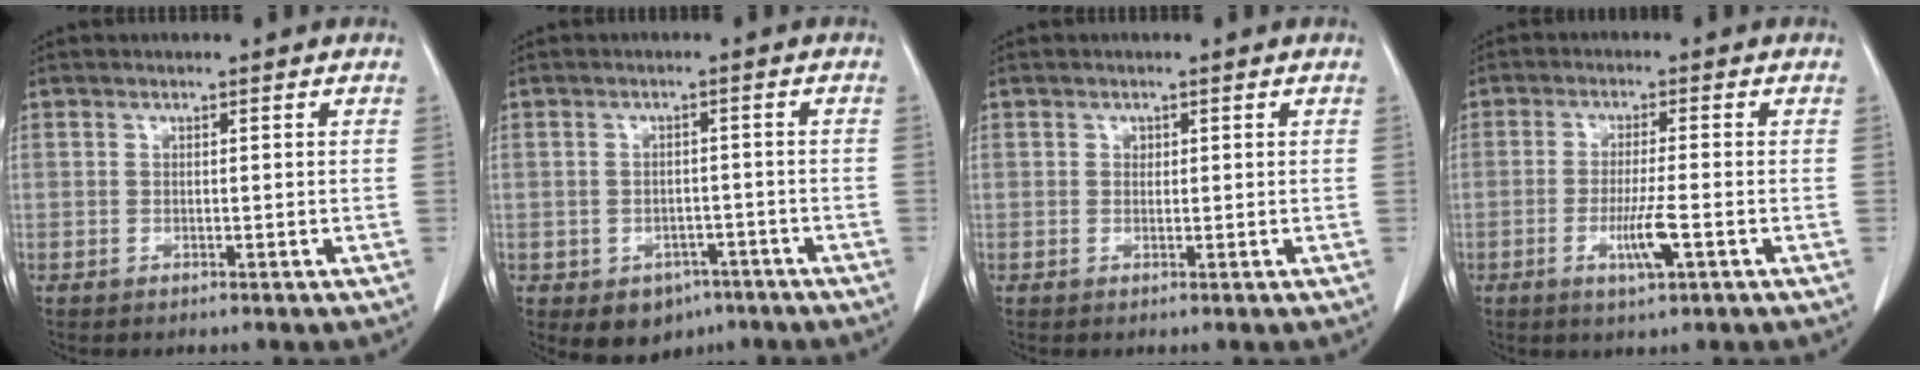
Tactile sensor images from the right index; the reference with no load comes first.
{"total": 6.0, "force": [-3.5, 4.3, 2.2], "torque": [-0.024, 0.006, -0.040]}
{"total": 0.7, "force": [0.2, 0.6, 0.2], "torque": [0.000, 0.001, 0.004]}
{"total": 5.1, "force": [-1.9, 0.1, 4.8], "torque": [-0.091, -0.010, -0.033]}